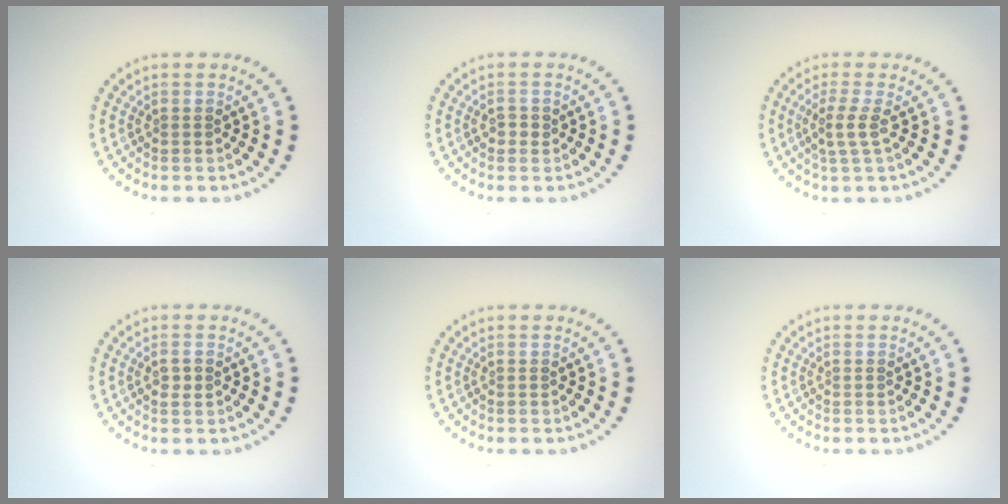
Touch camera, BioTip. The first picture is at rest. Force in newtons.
{"total": 1.0, "press": 1.0, "slide": 0.3}
{"total": 2.1, "press": 1.6, "slide": 1.4}
{"total": 1.1, "press": 1.1, "slide": 0.3}
{"total": 0.0}
{"total": 0.0}